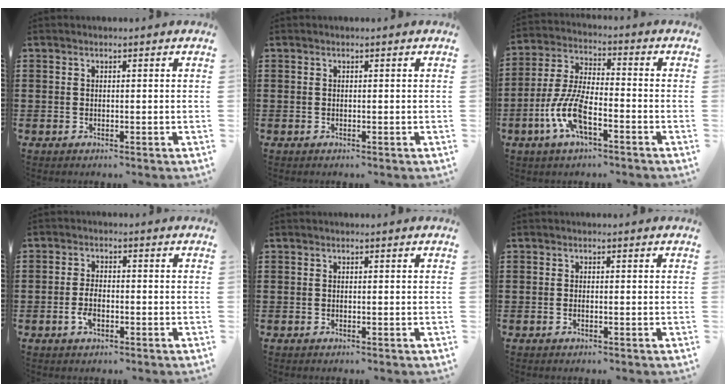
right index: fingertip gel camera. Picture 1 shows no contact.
{"total": 0.0}
{"total": 8.7, "force": [-3.9, 2.8, 7.3], "torque": [-0.182, -0.015, -0.078]}
{"total": 3.1, "force": [-1.1, 1.5, 2.6], "torque": [-0.062, -0.004, -0.022]}
{"total": 0.0}
{"total": 0.5, "force": [-0.2, -0.1, 0.4], "torque": [-0.010, -0.007, -0.002]}